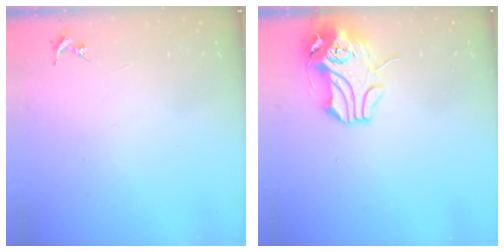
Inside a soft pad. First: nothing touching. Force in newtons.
{"total": 11.6, "press": 11.4, "slide": 2.0}